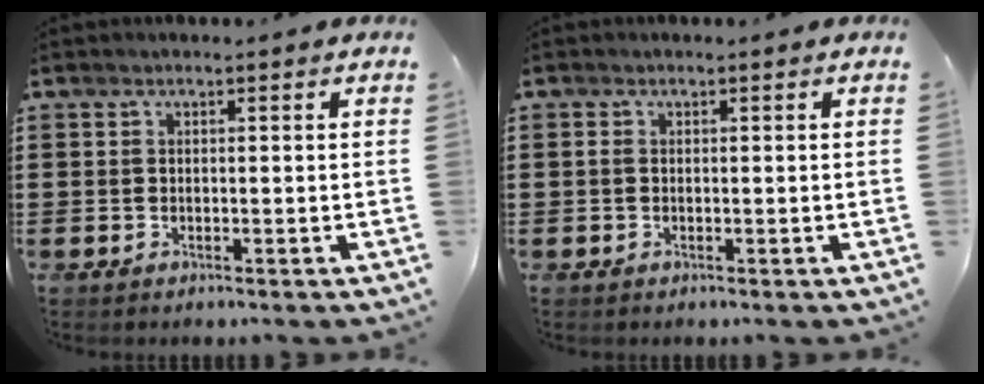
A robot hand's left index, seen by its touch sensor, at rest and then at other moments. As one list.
[{"total": 0.6, "force": [-0.1, 0.2, 0.5], "torque": [-0.011, -0.002, -0.002]}]